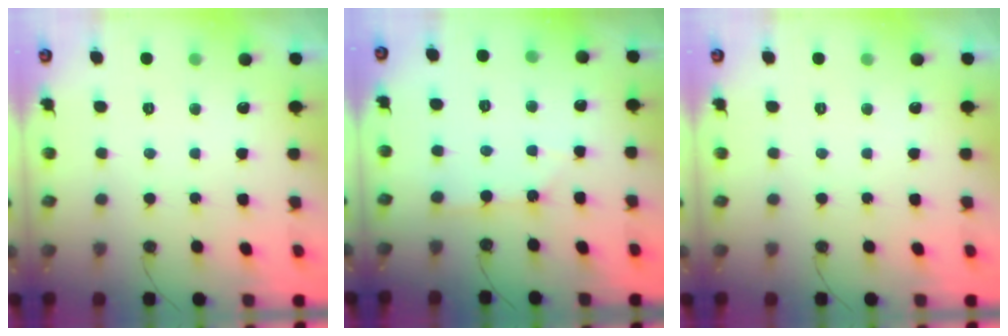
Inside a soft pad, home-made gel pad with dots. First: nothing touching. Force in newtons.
{"total": 1.9, "press": 1.8, "slide": 0.3}
{"total": 0.0}